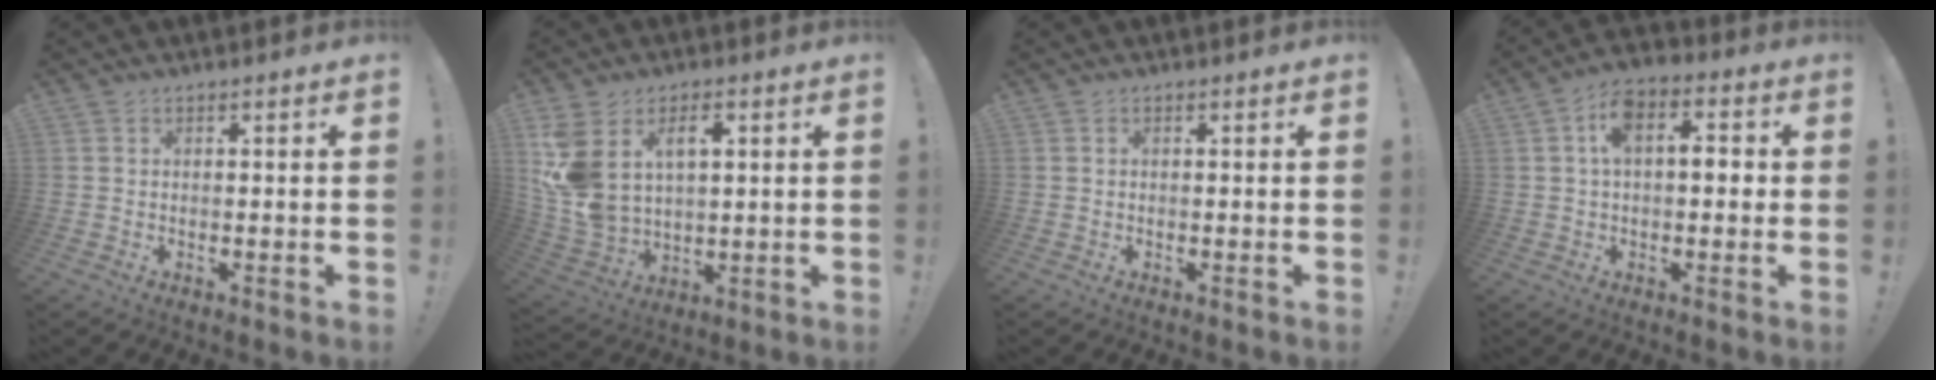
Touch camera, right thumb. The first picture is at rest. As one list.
[{"total": 14.6, "force": [5.4, 9.4, 9.7], "torque": [-0.203, -0.026, 0.098]}, {"total": 0.0}, {"total": 9.0, "force": [1.2, 5.3, 7.2], "torque": [-0.099, 0.008, 0.020]}]